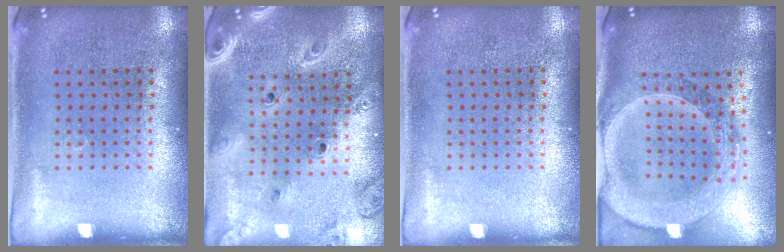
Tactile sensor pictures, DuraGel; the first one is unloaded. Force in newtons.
{"total": 2.7, "press": 2.3, "slide": 1.4}
{"total": 0.0}
{"total": 2.9, "press": 2.5, "slide": 1.5}